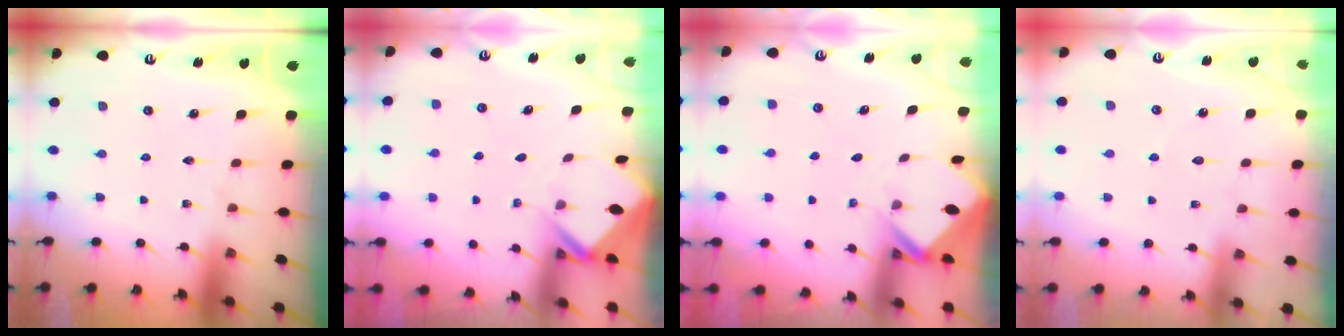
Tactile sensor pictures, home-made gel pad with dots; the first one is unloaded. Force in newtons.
{"total": 2.3, "press": 2.3, "slide": 0.2}
{"total": 2.5, "press": 2.5, "slide": 0.2}
{"total": 4.0, "press": 3.9, "slide": 0.6}